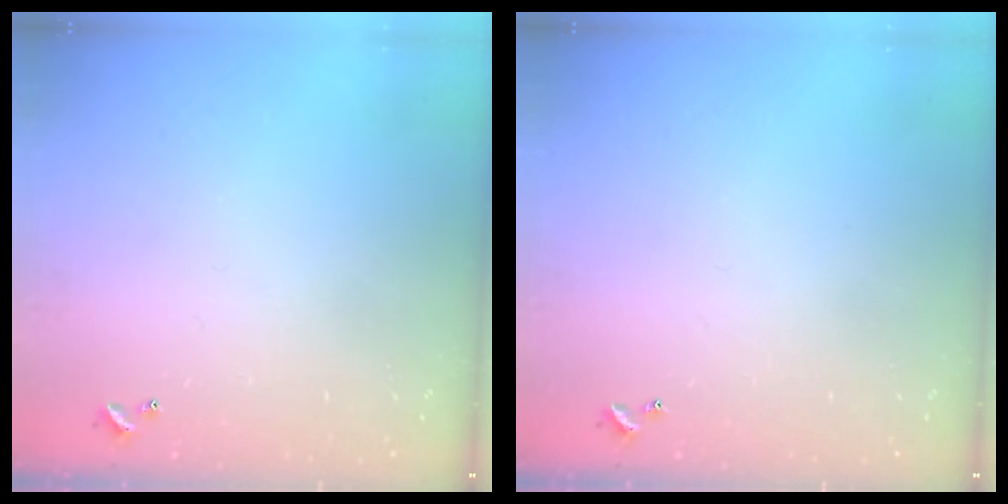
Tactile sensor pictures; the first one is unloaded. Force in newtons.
{"total": 0.0}